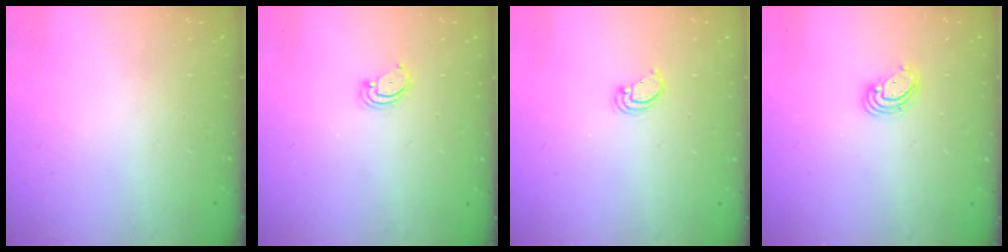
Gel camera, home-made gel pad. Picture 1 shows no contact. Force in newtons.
{"total": 2.3, "press": 2.3, "slide": 0.2}
{"total": 3.3, "press": 3.3, "slide": 0.2}
{"total": 5.0, "press": 4.9, "slide": 0.5}